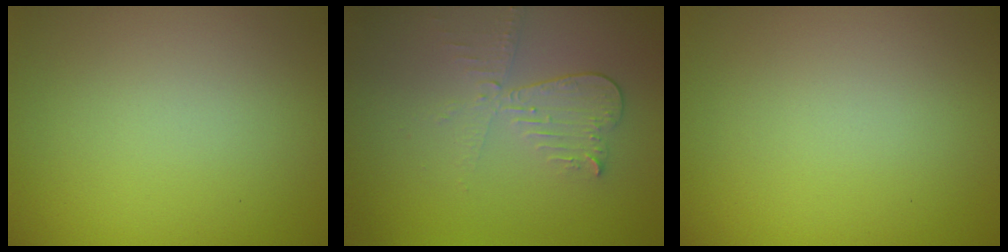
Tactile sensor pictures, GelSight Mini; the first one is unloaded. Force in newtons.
{"total": 3.0, "press": 2.6, "slide": 1.5}
{"total": 0.0}